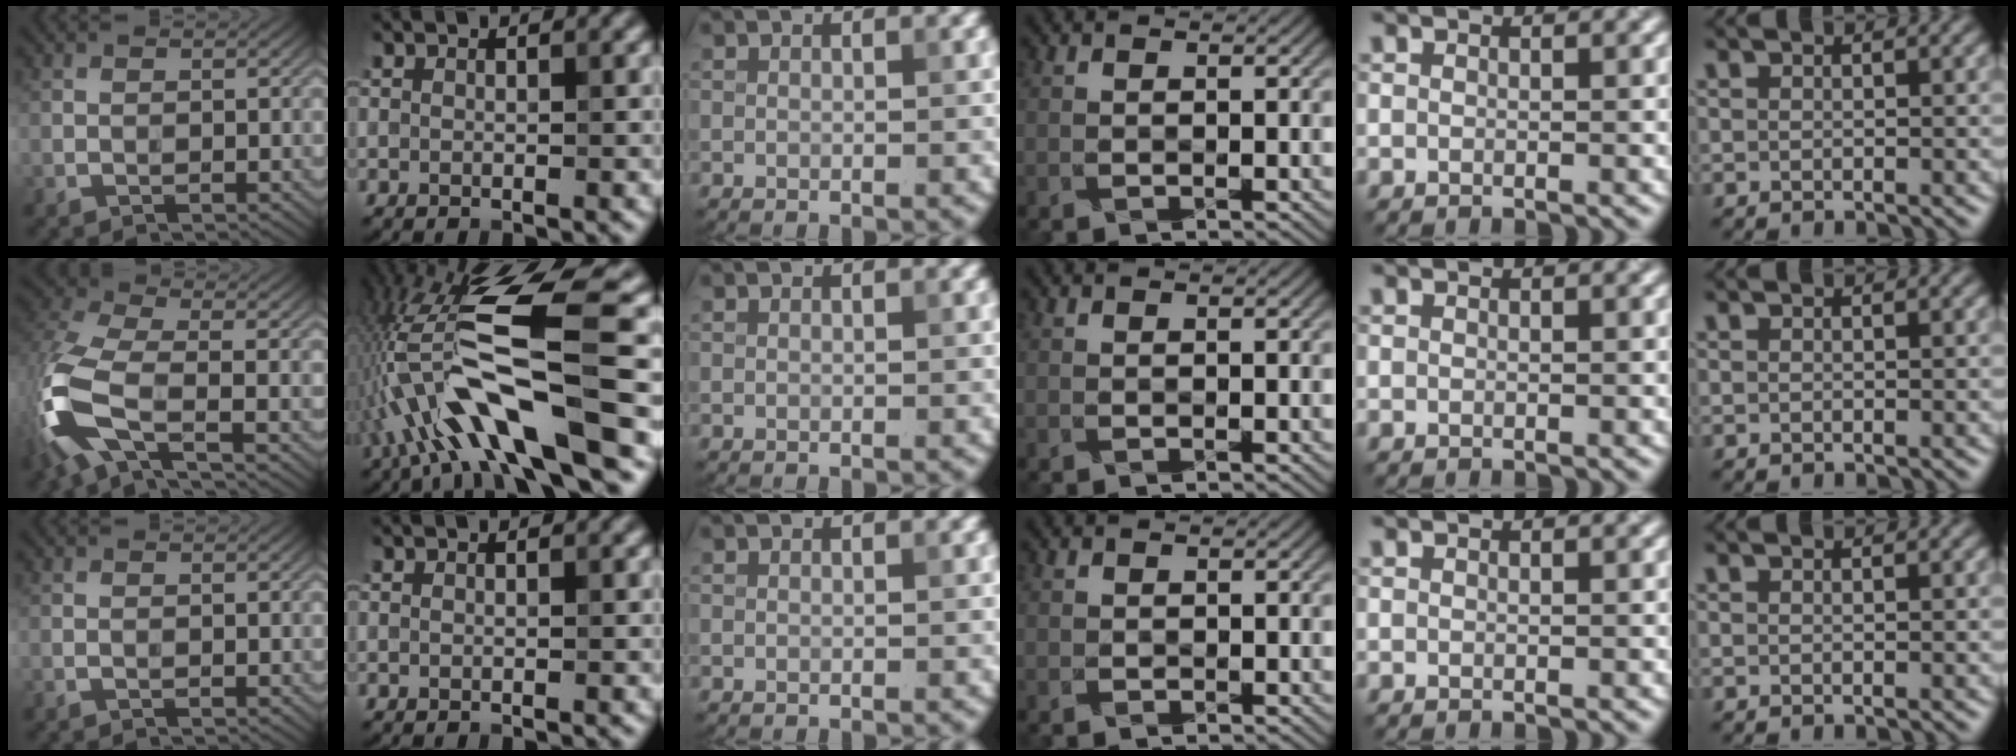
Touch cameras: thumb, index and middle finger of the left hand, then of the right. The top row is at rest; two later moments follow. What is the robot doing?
{"motion": "wrap", "object": "paper"}